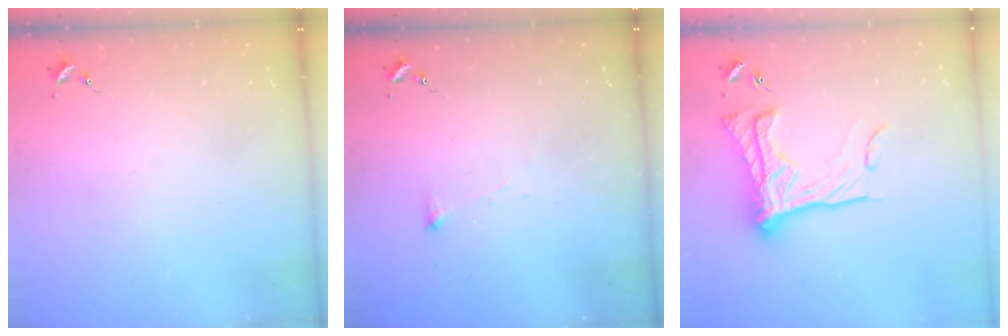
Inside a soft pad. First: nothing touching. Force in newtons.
{"total": 3.3, "press": 3.3, "slide": 0.3}
{"total": 20.2, "press": 20.2, "slide": 1.5}